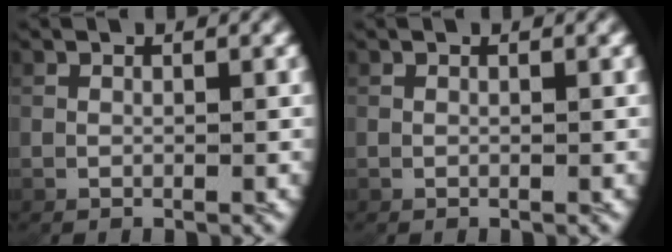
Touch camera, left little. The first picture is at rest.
{"total": 0.0}